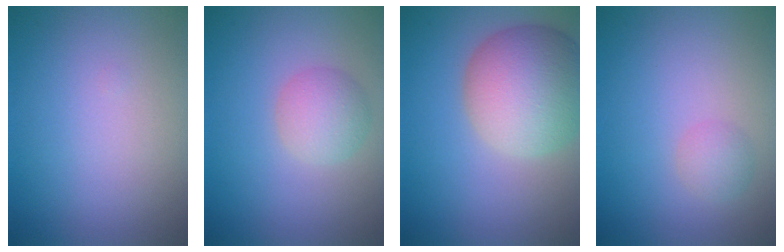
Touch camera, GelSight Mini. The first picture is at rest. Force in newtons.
{"total": 2.9, "press": 2.9, "slide": 0.0}
{"total": 8.8, "press": 8.8, "slide": 0.7}
{"total": 1.4, "press": 1.4, "slide": 0.1}